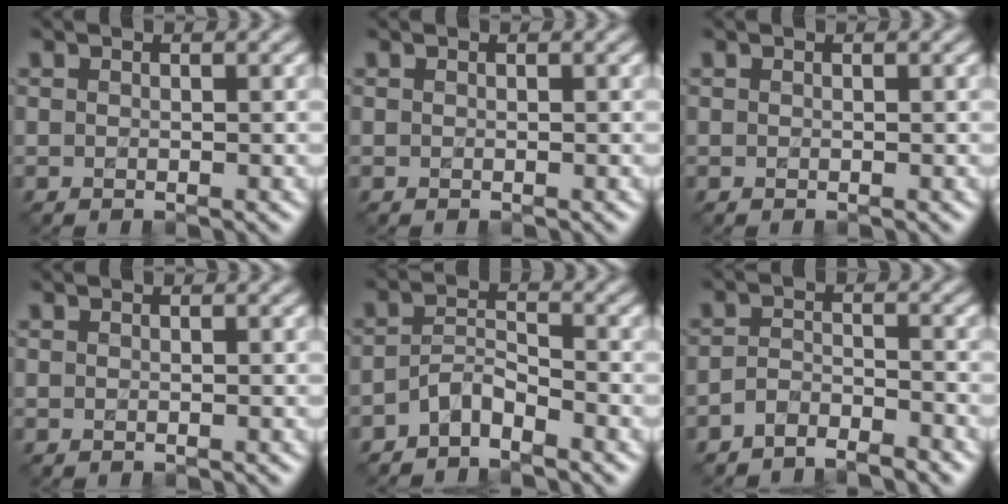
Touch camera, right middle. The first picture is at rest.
{"total": 0.0}
{"total": 0.0}
{"total": 0.0}
{"total": 2.5, "force": [-2.1, 0.8, 1.2], "torque": [-0.023, 0.009, -0.046]}
{"total": 2.6, "force": [-2.5, 0.7, 0.7], "torque": [-0.014, 0.002, -0.053]}